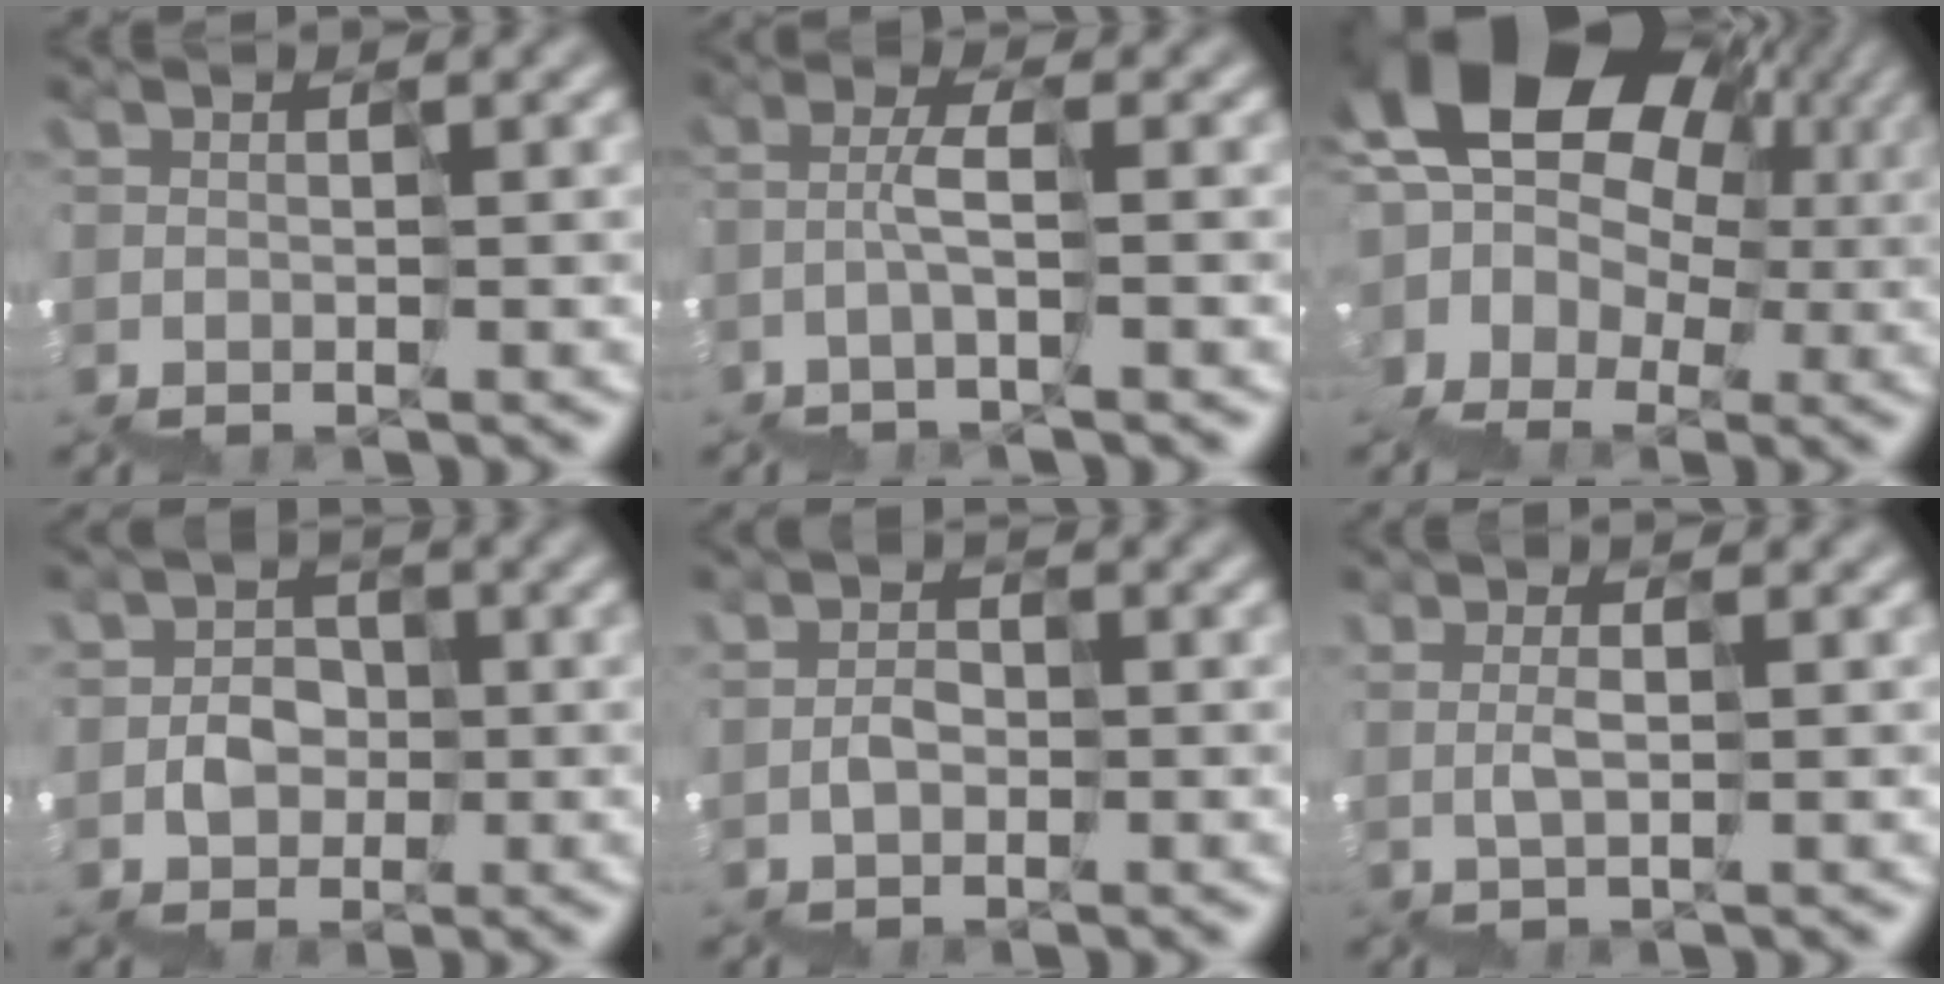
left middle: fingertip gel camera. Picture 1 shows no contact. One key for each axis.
{"total": 2.0, "fx": -0.6, "fy": 0.7, "fz": 1.8, "tx": -0.030, "ty": 0.022, "tz": -0.016}
{"total": 14.0, "fx": 4.7, "fy": 10.3, "fz": 8.2, "tx": -0.141, "ty": 0.029, "tz": 0.099}
{"total": 2.4, "fx": 0.3, "fy": 2.4, "fz": 0.2, "tx": 0.005, "ty": 0.013, "tz": 0.005}
{"total": 0.9, "fx": 0.6, "fy": 0.5, "fz": -0.5, "tx": 0.014, "ty": 0.013, "tz": 0.012}
{"total": 1.7, "fx": 1.6, "fy": -0.3, "fz": -0.2, "tx": 0.003, "ty": 0.005, "tz": 0.038}